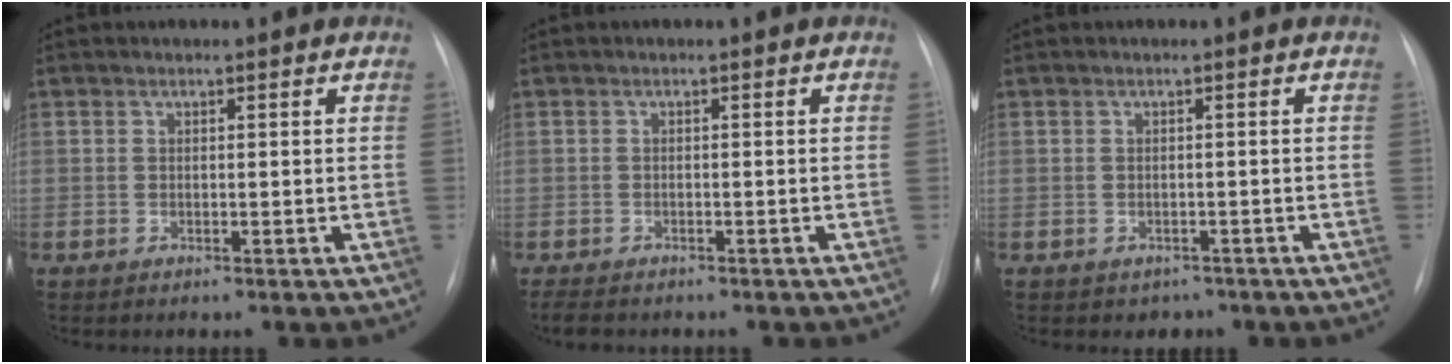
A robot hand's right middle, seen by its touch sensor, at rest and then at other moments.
{"total": 3.7, "force": [-3.1, 1.4, 1.6], "torque": [-0.027, -0.008, -0.039]}
{"total": 2.2, "force": [-1.4, 1.6, 0.2], "torque": [-0.003, 0.008, -0.014]}